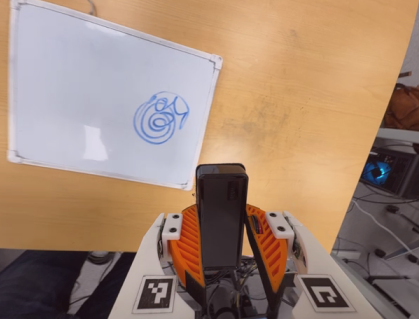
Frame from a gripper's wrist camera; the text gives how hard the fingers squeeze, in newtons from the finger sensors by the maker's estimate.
{"total": 4.6, "left": 4.5, "right": 4.7}